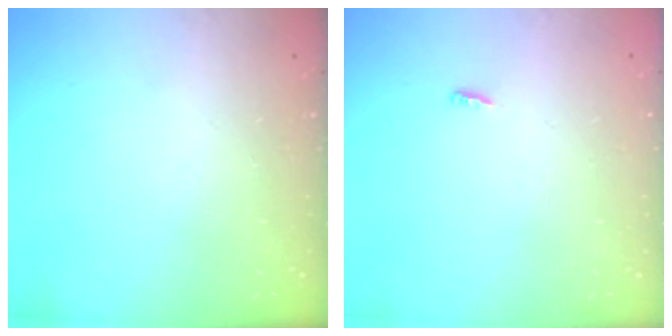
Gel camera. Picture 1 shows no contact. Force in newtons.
{"total": 2.8, "press": 2.7, "slide": 0.8}